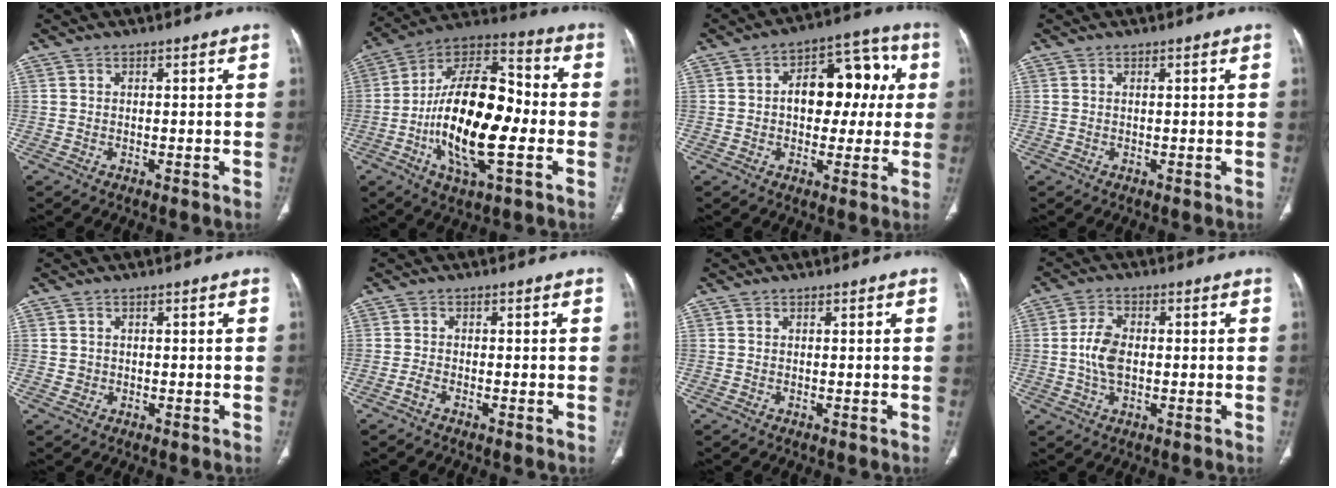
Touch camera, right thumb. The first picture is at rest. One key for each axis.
{"total": 22.8, "fx": -3.9, "fy": 9.7, "fz": 20.3, "tx": -0.343, "ty": 0.028, "tz": -0.072}
{"total": 14.0, "fx": 1.6, "fy": 8.9, "fz": 10.7, "tx": -0.095, "ty": 0.039, "tz": 0.019}
{"total": 0.0}
{"total": 1.0, "fx": -0.1, "fy": 1.0, "fz": 0.1, "tx": 0.005, "ty": 0.003, "tz": 0.001}
{"total": 1.2, "fx": -0.9, "fy": 0.3, "fz": 0.7, "tx": -0.020, "ty": 0.004, "tz": -0.022}
{"total": 0.0}
{"total": 6.1, "fx": -0.3, "fy": 3.7, "fz": 4.9, "tx": -0.098, "ty": 0.007, "tz": -0.008}